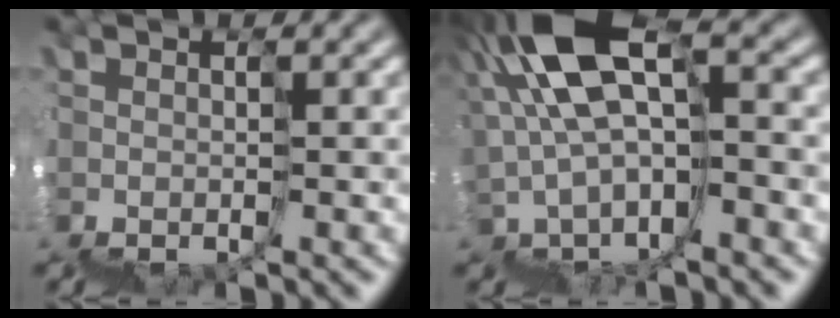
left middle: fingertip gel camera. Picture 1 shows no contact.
{"total": 7.0, "force": [3.2, 3.7, 5.1], "torque": [-0.106, 0.036, 0.048]}